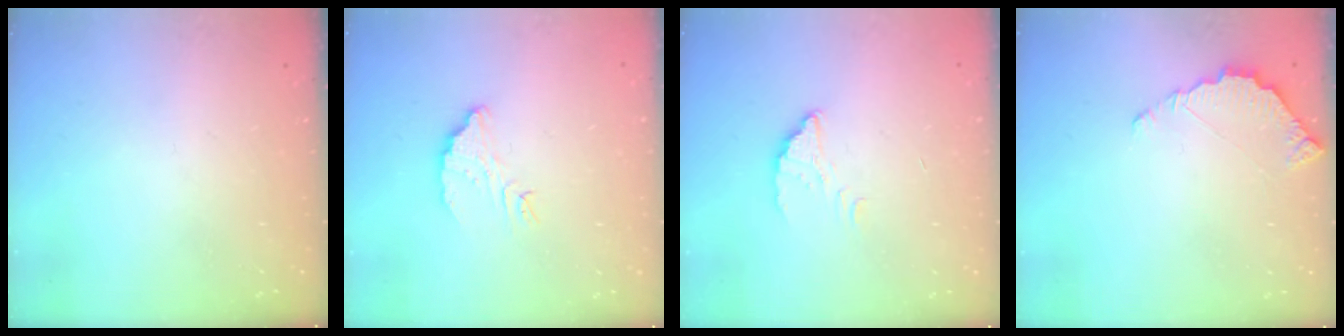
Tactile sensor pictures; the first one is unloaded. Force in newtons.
{"total": 5.4, "press": 5.4, "slide": 0.3}
{"total": 2.6, "press": 2.5, "slide": 0.3}
{"total": 4.1, "press": 4.1, "slide": 0.3}